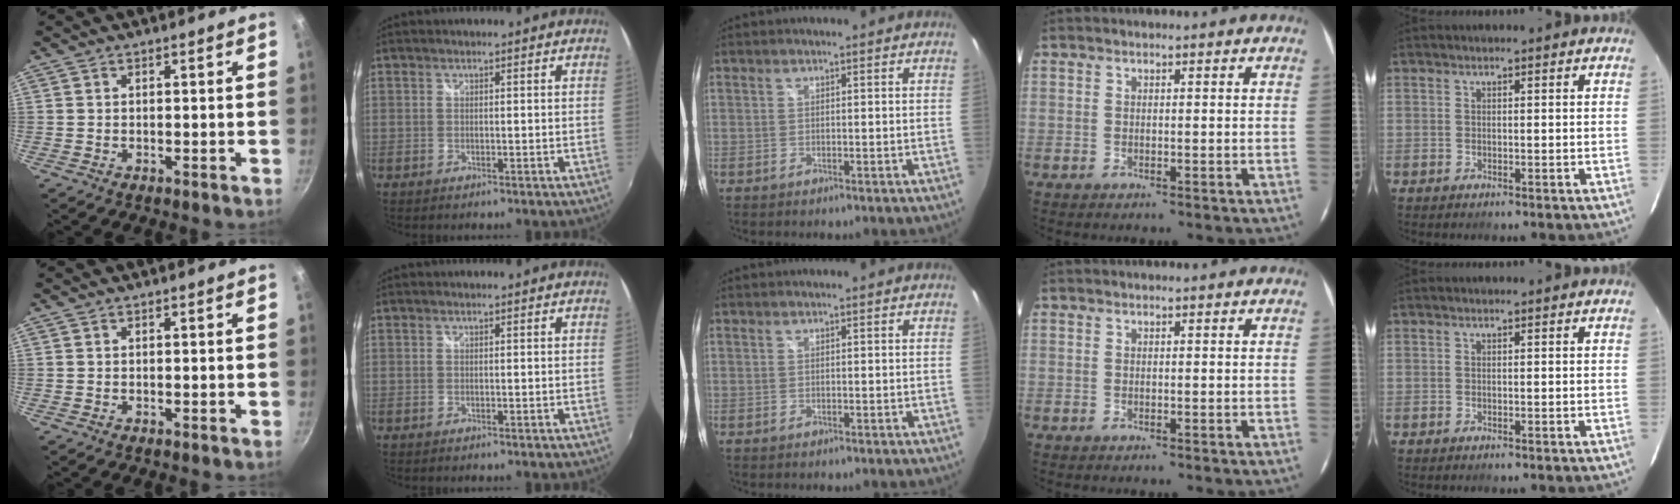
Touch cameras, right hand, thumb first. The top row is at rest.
{}